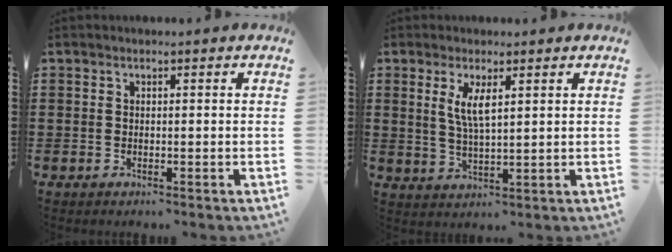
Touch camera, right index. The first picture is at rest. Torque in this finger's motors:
{"motor_torque": [0.26, -0.23, 0.17, 0.10]}